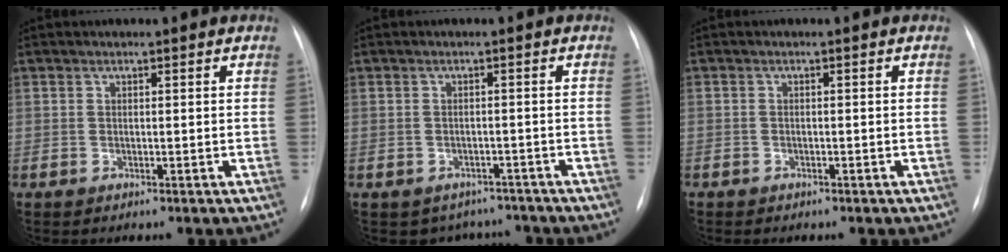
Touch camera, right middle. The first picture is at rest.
{"total": 4.7, "force": [-4.0, 2.5, -0.1], "torque": [0.013, 0.020, -0.047]}
{"total": 0.7, "force": [-0.5, 0.4, 0.3], "torque": [-0.009, 0.002, -0.006]}